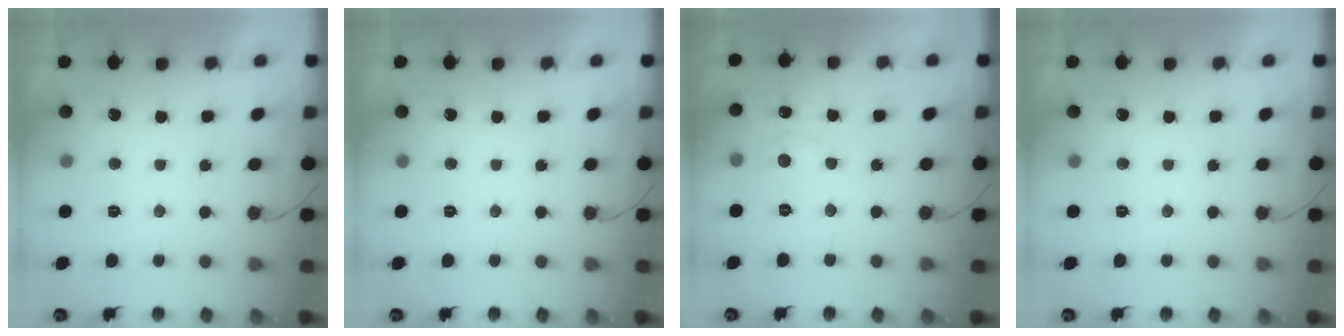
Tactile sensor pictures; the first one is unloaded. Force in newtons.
{"total": 0.0}
{"total": 3.9, "press": 3.9, "slide": 0.5}
{"total": 0.0}